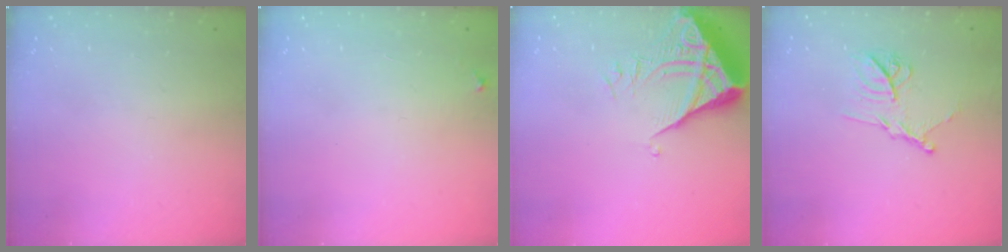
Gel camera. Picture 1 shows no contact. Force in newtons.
{"total": 3.3, "press": 3.2, "slide": 0.3}
{"total": 6.1, "press": 6.0, "slide": 0.7}
{"total": 12.6, "press": 12.5, "slide": 0.9}